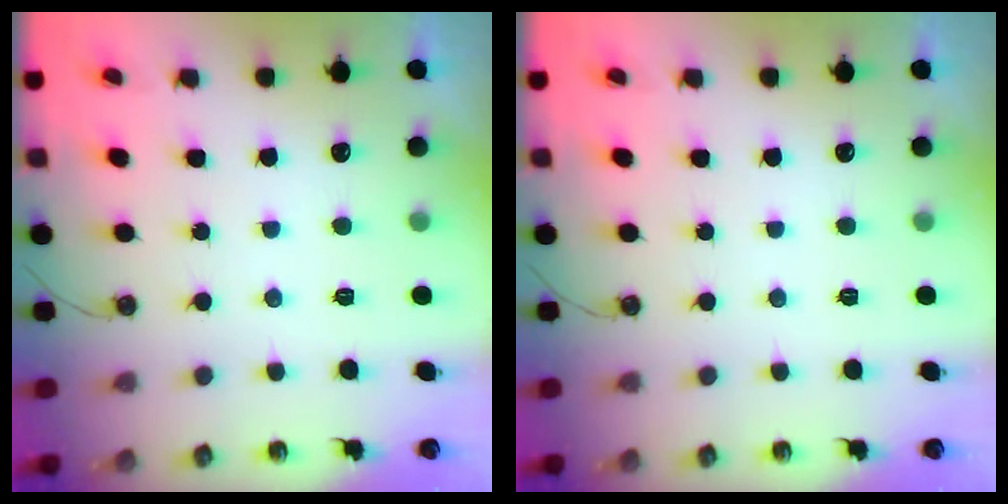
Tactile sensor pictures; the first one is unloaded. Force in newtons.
{"total": 0.0}